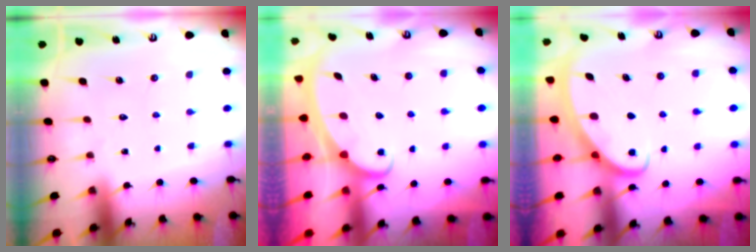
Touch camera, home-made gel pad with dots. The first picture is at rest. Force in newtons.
{"total": 2.1, "press": 2.1, "slide": 0.3}
{"total": 2.9, "press": 2.8, "slide": 0.3}